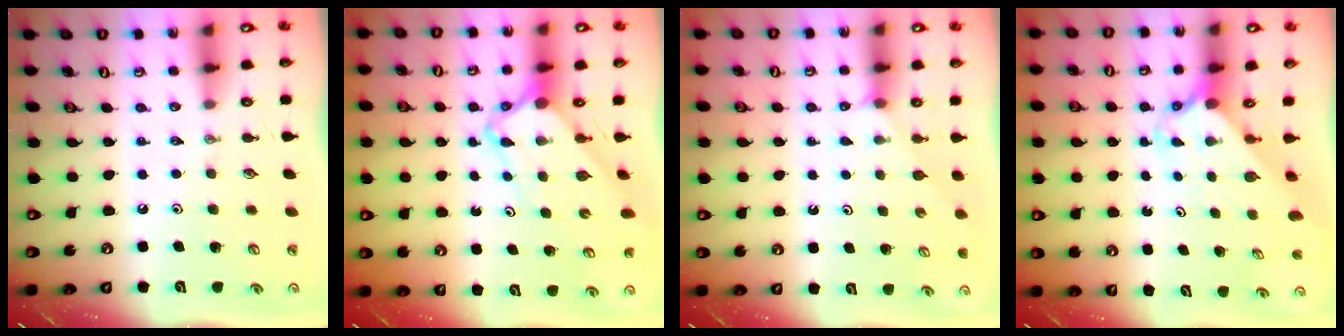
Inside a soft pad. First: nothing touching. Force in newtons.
{"total": 4.8, "press": 4.8, "slide": 0.5}
{"total": 2.5, "press": 2.5, "slide": 0.3}
{"total": 2.4, "press": 2.4, "slide": 0.2}